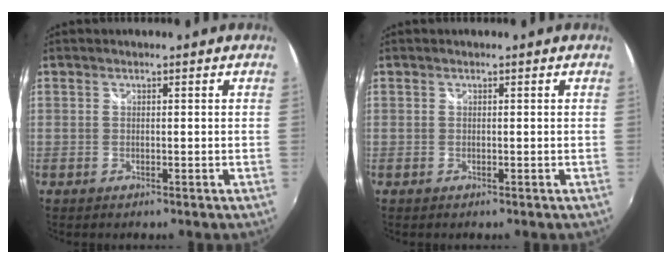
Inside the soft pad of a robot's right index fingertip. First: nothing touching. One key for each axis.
{"total": 0.0}